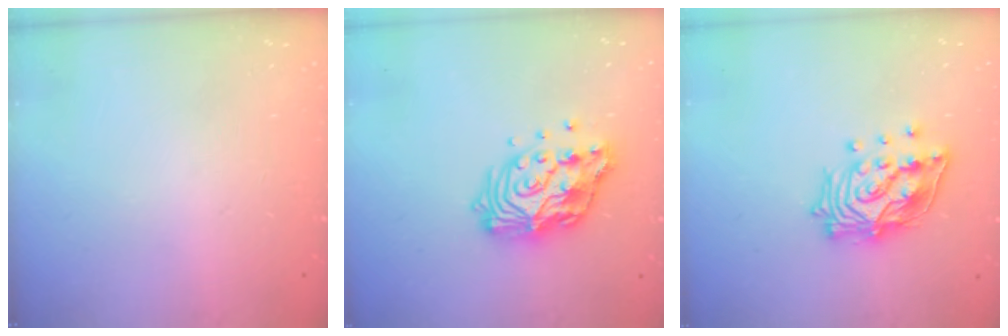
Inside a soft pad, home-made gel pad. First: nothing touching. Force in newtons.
{"total": 14.9, "press": 14.8, "slide": 1.5}
{"total": 16.3, "press": 16.2, "slide": 2.1}